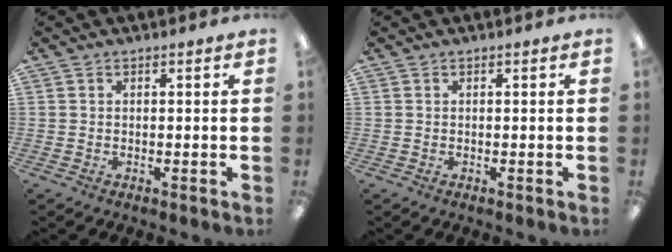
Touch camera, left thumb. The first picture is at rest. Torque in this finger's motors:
{"motor_torque": [0.00, 0.00, 0.00, 0.00, 0.00]}